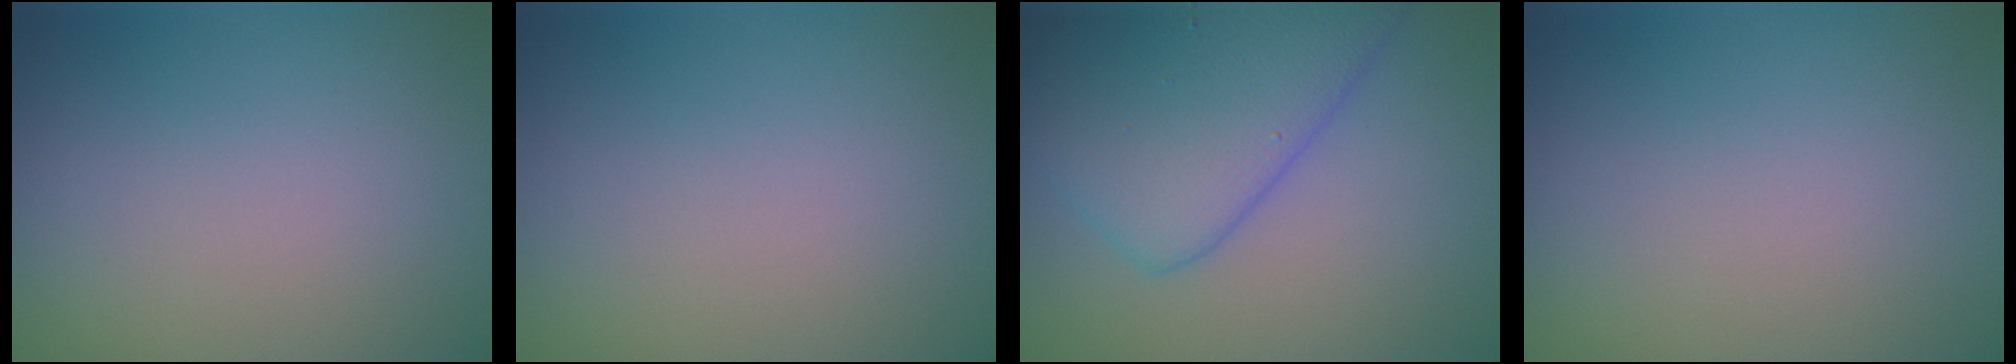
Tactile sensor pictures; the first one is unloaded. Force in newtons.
{"total": 0.0}
{"total": 7.4, "press": 7.4, "slide": 0.2}
{"total": 0.0}